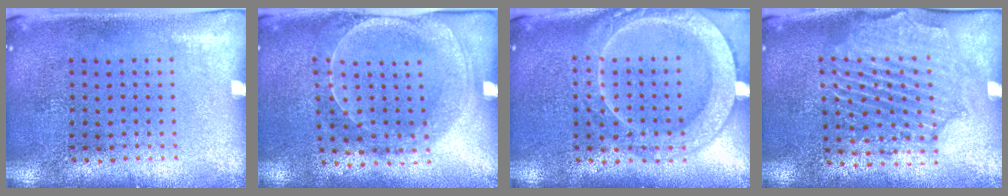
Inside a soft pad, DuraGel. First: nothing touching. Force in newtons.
{"total": 1.7, "press": 1.7, "slide": 0.3}
{"total": 3.7, "press": 3.7, "slide": 0.5}
{"total": 2.0, "press": 1.9, "slide": 0.5}